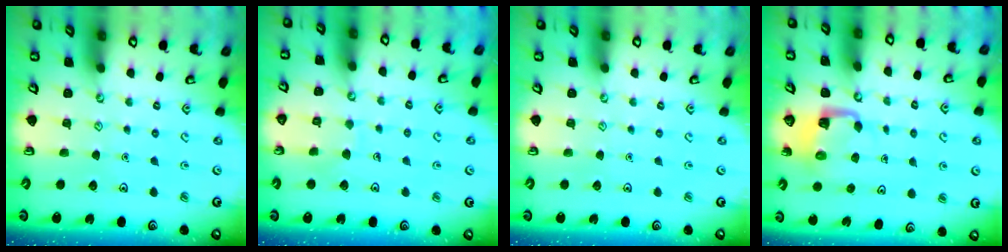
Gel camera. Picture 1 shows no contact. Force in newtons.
{"total": 5.3, "press": 5.3, "slide": 0.4}
{"total": 0.0}
{"total": 4.3, "press": 4.3, "slide": 0.1}